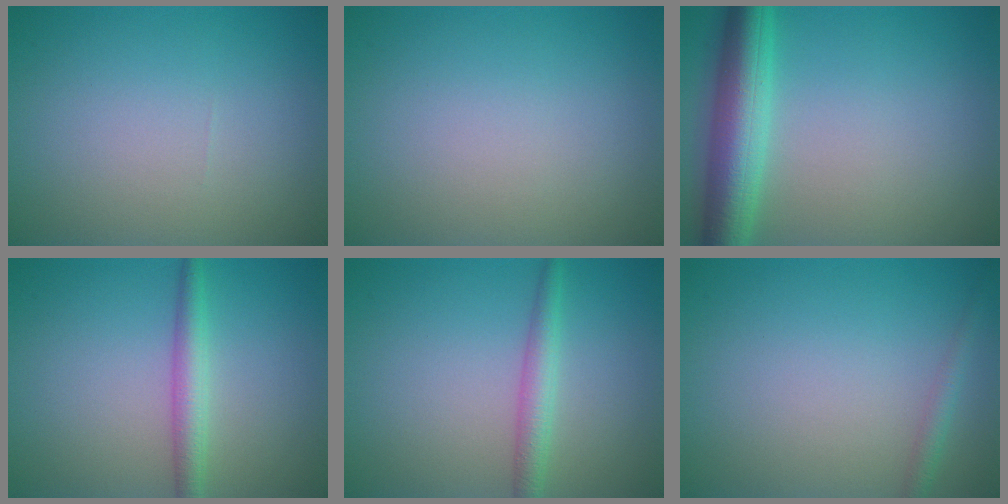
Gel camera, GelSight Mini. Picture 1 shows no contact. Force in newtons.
{"total": 0.0}
{"total": 6.3, "press": 6.3, "slide": 0.1}
{"total": 2.6, "press": 2.6, "slide": 0.1}
{"total": 2.3, "press": 2.3, "slide": 0.0}
{"total": 1.3, "press": 1.3, "slide": 0.1}